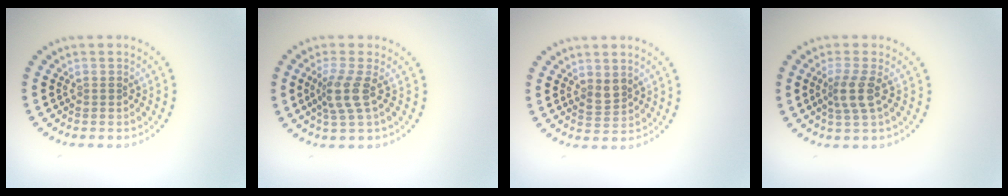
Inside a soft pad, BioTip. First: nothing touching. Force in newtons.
{"total": 2.7, "press": 2.1, "slide": 1.7}
{"total": 1.7, "press": 1.5, "slide": 0.8}
{"total": 2.5, "press": 2.0, "slide": 1.5}